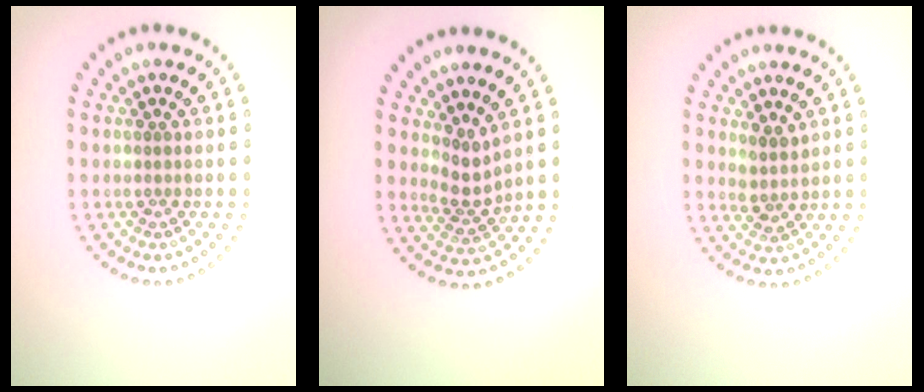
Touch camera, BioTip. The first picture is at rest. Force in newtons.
{"total": 2.3, "press": 1.5, "slide": 1.7}
{"total": 1.9, "press": 1.5, "slide": 1.1}